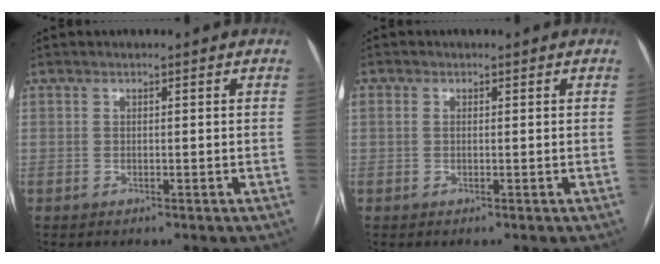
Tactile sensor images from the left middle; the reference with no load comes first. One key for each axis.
{"total": 1.1, "fx": 0.2, "fy": 0.8, "fz": 0.8, "tx": -0.031, "ty": 0.015, "tz": 0.007}